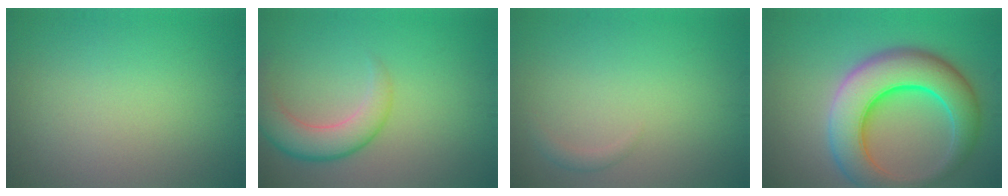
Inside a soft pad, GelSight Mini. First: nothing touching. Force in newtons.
{"total": 4.3, "press": 4.3, "slide": 0.3}
{"total": 0.8, "press": 0.8, "slide": 0.1}
{"total": 9.9, "press": 9.9, "slide": 0.3}